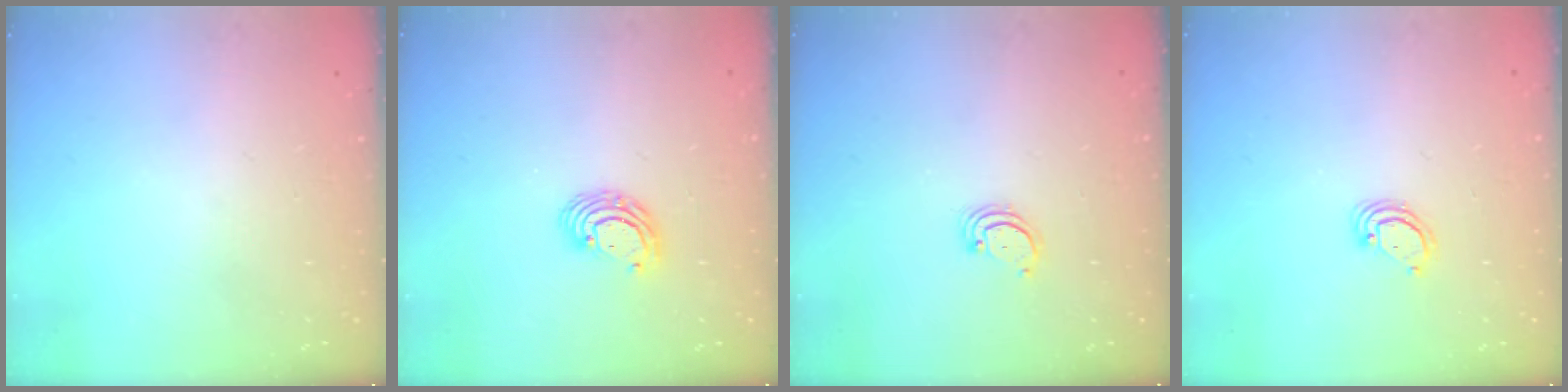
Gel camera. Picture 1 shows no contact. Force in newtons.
{"total": 6.2, "press": 6.2, "slide": 0.5}
{"total": 2.5, "press": 2.5, "slide": 0.3}
{"total": 3.6, "press": 3.6, "slide": 0.3}